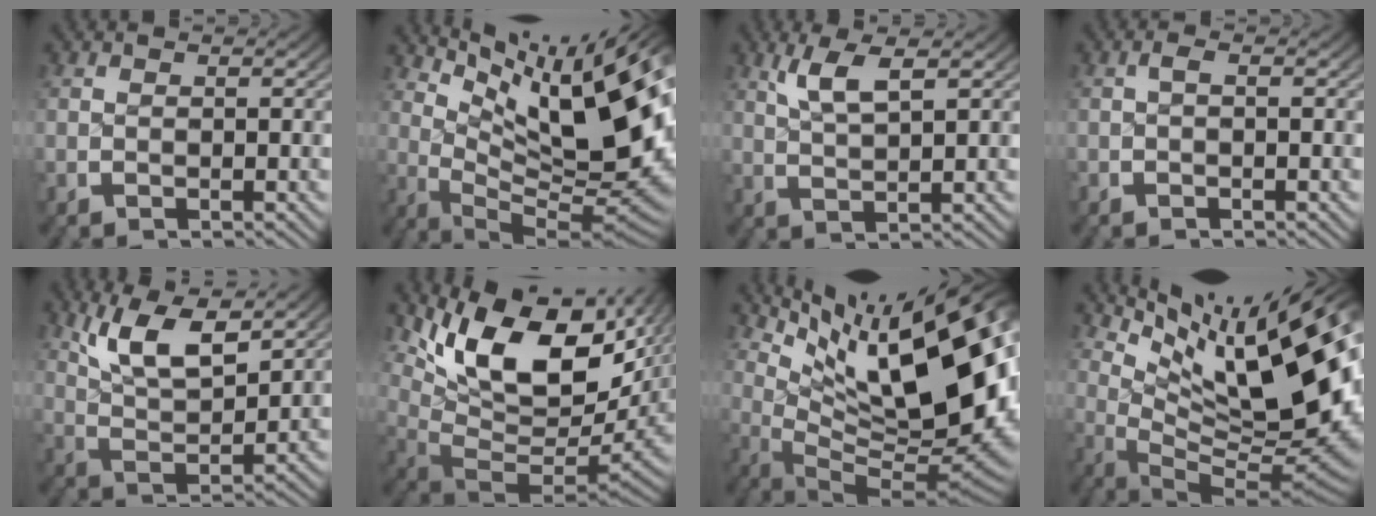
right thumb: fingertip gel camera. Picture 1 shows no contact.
{"total": 18.9, "force": [0.5, 11.0, 15.3], "torque": [-0.231, -0.045, 0.022]}
{"total": 3.6, "force": [1.7, 1.2, 2.9], "torque": [-0.061, 0.004, 0.036]}
{"total": 1.0, "force": [-0.6, 0.4, 0.8], "torque": [-0.022, 0.000, -0.010]}
{"total": 8.0, "force": [2.1, 4.5, 6.3], "torque": [-0.134, -0.016, 0.036]}
{"total": 18.4, "force": [0.8, 11.9, 14.1], "torque": [-0.252, -0.036, 0.023]}
{"total": 23.5, "force": [1.0, 13.3, 19.4], "torque": [-0.292, -0.048, 0.036]}
{"total": 20.9, "force": [1.0, 11.8, 17.2], "torque": [-0.258, -0.045, 0.032]}